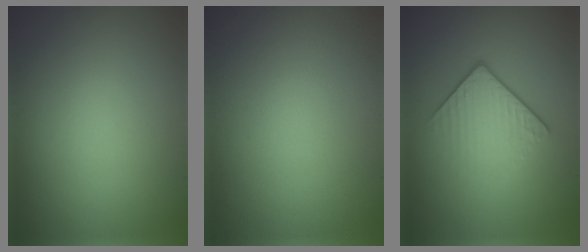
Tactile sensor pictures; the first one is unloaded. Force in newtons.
{"total": 0.0}
{"total": 4.2, "press": 2.6, "slide": 3.3}